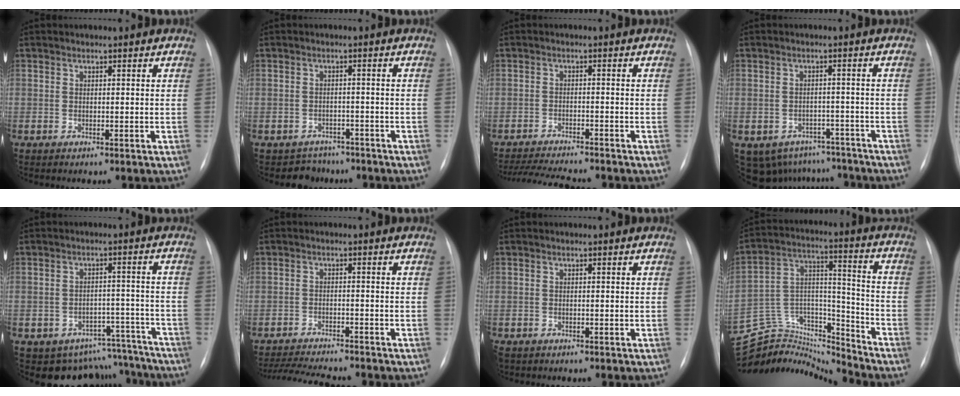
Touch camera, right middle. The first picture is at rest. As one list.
[{"total": 3.7, "force": [-3.0, 2.1, -0.8], "torque": [0.011, 0.013, -0.044]}, {"total": 9.7, "force": [-8.9, 0.6, 3.7], "torque": [-0.059, -0.010, -0.139]}, {"total": 10.4, "force": [-8.3, 6.1, 1.2], "torque": [-0.019, 0.023, -0.095]}, {"total": 12.0, "force": [-10.6, 5.5, 0.6], "torque": [0.014, 0.049, -0.124]}, {"total": 9.6, "force": [-8.9, 0.7, 3.6], "torque": [-0.057, -0.009, -0.139]}, {"total": 1.4, "force": [-1.0, 0.9, 0.4], "torque": [-0.011, 0.000, -0.014]}, {"total": 16.7, "force": [-16.5, 2.4, 0.5], "torque": [-0.006, 0.068, -0.281]}]